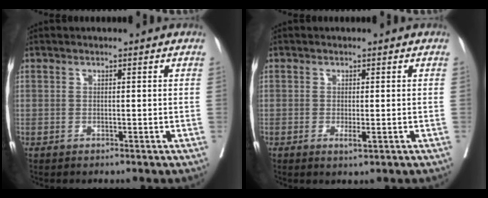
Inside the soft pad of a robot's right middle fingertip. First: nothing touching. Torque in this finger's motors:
{"motor_torque": [1.02, -1.12, 0.04, 0.02]}